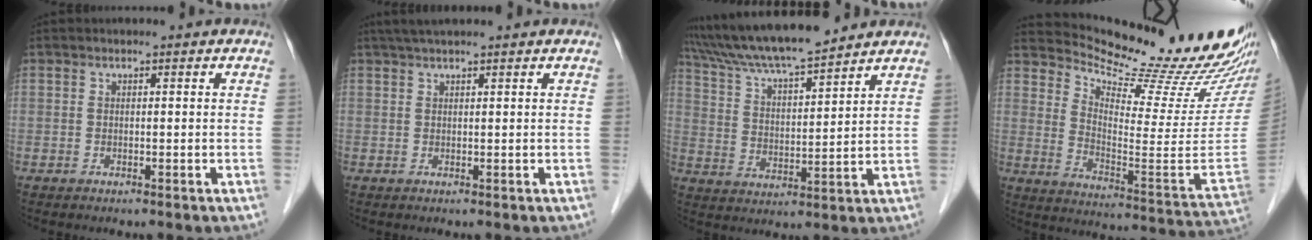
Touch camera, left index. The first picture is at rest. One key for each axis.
{"total": 4.9, "fx": 4.2, "fy": -0.1, "fz": 2.7, "tx": -0.039, "ty": 0.035, "tz": 0.069}
{"total": 13.8, "fx": 12.5, "fy": 0.4, "fz": 5.8, "tx": -0.110, "ty": 0.017, "tz": 0.220}
{"total": 24.4, "fx": 22.7, "fy": 0.7, "fz": 8.9, "tx": -0.145, "ty": -0.118, "tz": 0.304}